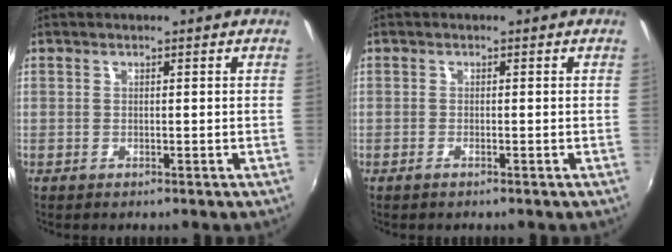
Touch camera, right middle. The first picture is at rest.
{"total": 0.7, "force": [-0.5, -0.1, 0.4], "torque": [-0.008, -0.001, -0.012]}